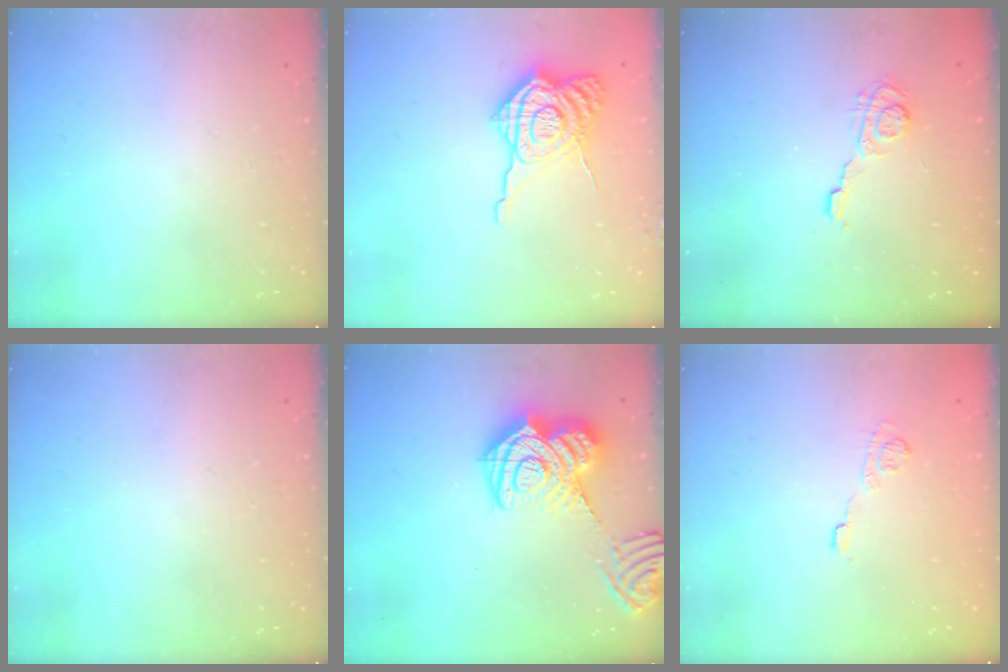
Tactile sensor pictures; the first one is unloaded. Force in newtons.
{"total": 12.9, "press": 12.8, "slide": 1.3}
{"total": 6.1, "press": 6.1, "slide": 0.7}
{"total": 0.0}
{"total": 20.4, "press": 20.3, "slide": 2.1}
{"total": 8.0, "press": 7.9, "slide": 1.0}